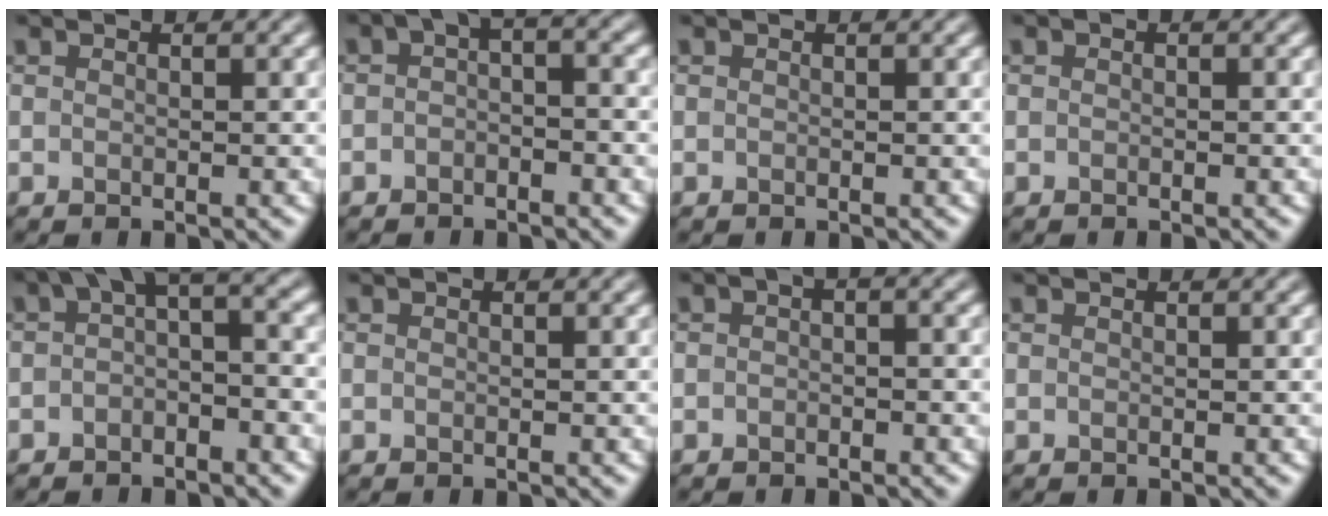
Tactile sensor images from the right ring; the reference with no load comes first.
{"total": 2.0, "force": [-0.5, 1.1, 1.6], "torque": [-0.029, 0.010, -0.014]}
{"total": 0.0}
{"total": 0.0}
{"total": 3.4, "force": [-0.4, 1.7, 2.9], "torque": [-0.038, 0.017, -0.018]}
{"total": 0.0}
{"total": 1.0, "force": [-0.4, 0.5, 0.8], "torque": [-0.016, 0.003, -0.009]}
{"total": 0.0}